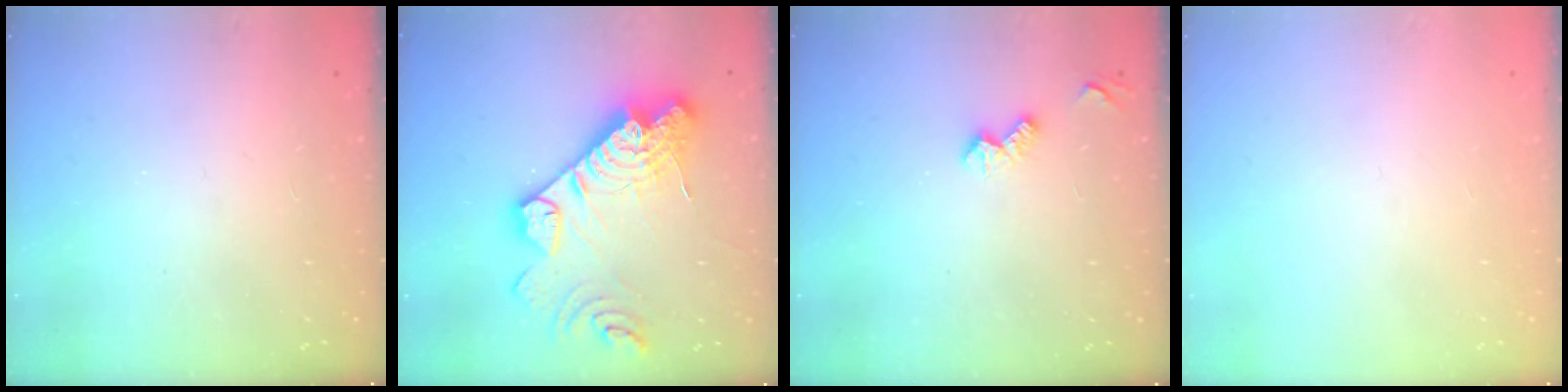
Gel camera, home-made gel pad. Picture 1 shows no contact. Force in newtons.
{"total": 24.2, "press": 24.1, "slide": 2.5}
{"total": 4.9, "press": 4.9, "slide": 0.7}
{"total": 0.0}